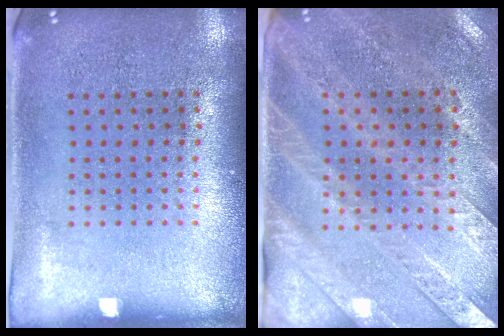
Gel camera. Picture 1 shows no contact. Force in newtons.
{"total": 3.0, "press": 2.6, "slide": 1.4}